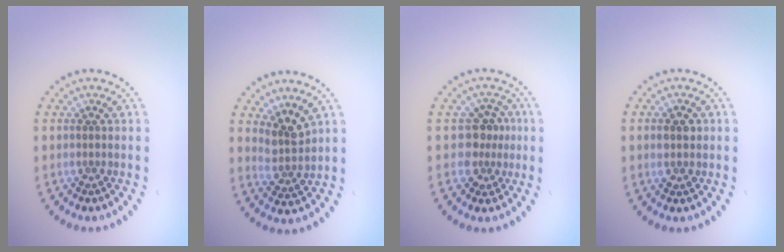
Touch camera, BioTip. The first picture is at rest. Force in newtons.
{"total": 2.6, "press": 2.0, "slide": 1.7}
{"total": 3.0, "press": 2.6, "slide": 1.4}
{"total": 1.8, "press": 1.8, "slide": 0.2}